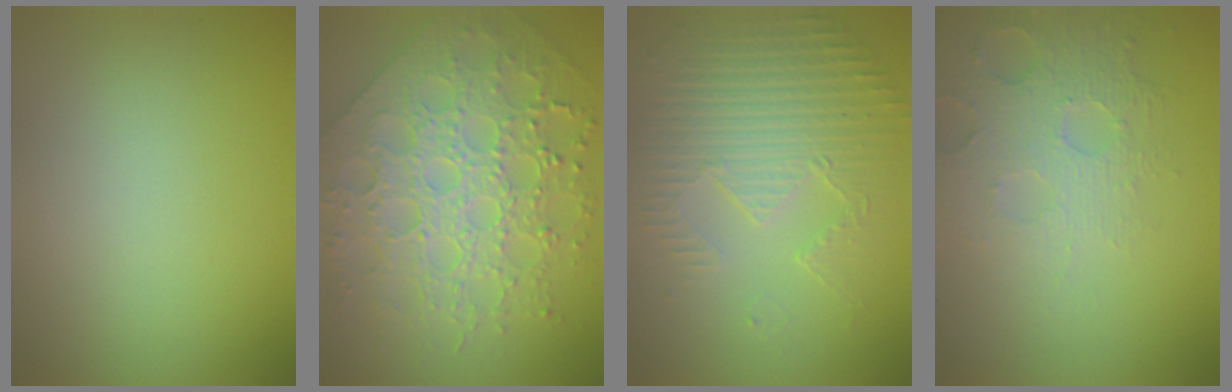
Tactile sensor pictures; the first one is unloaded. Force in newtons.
{"total": 6.8, "press": 6.0, "slide": 3.3}
{"total": 3.8, "press": 3.6, "slide": 1.3}
{"total": 3.7, "press": 3.4, "slide": 1.5}